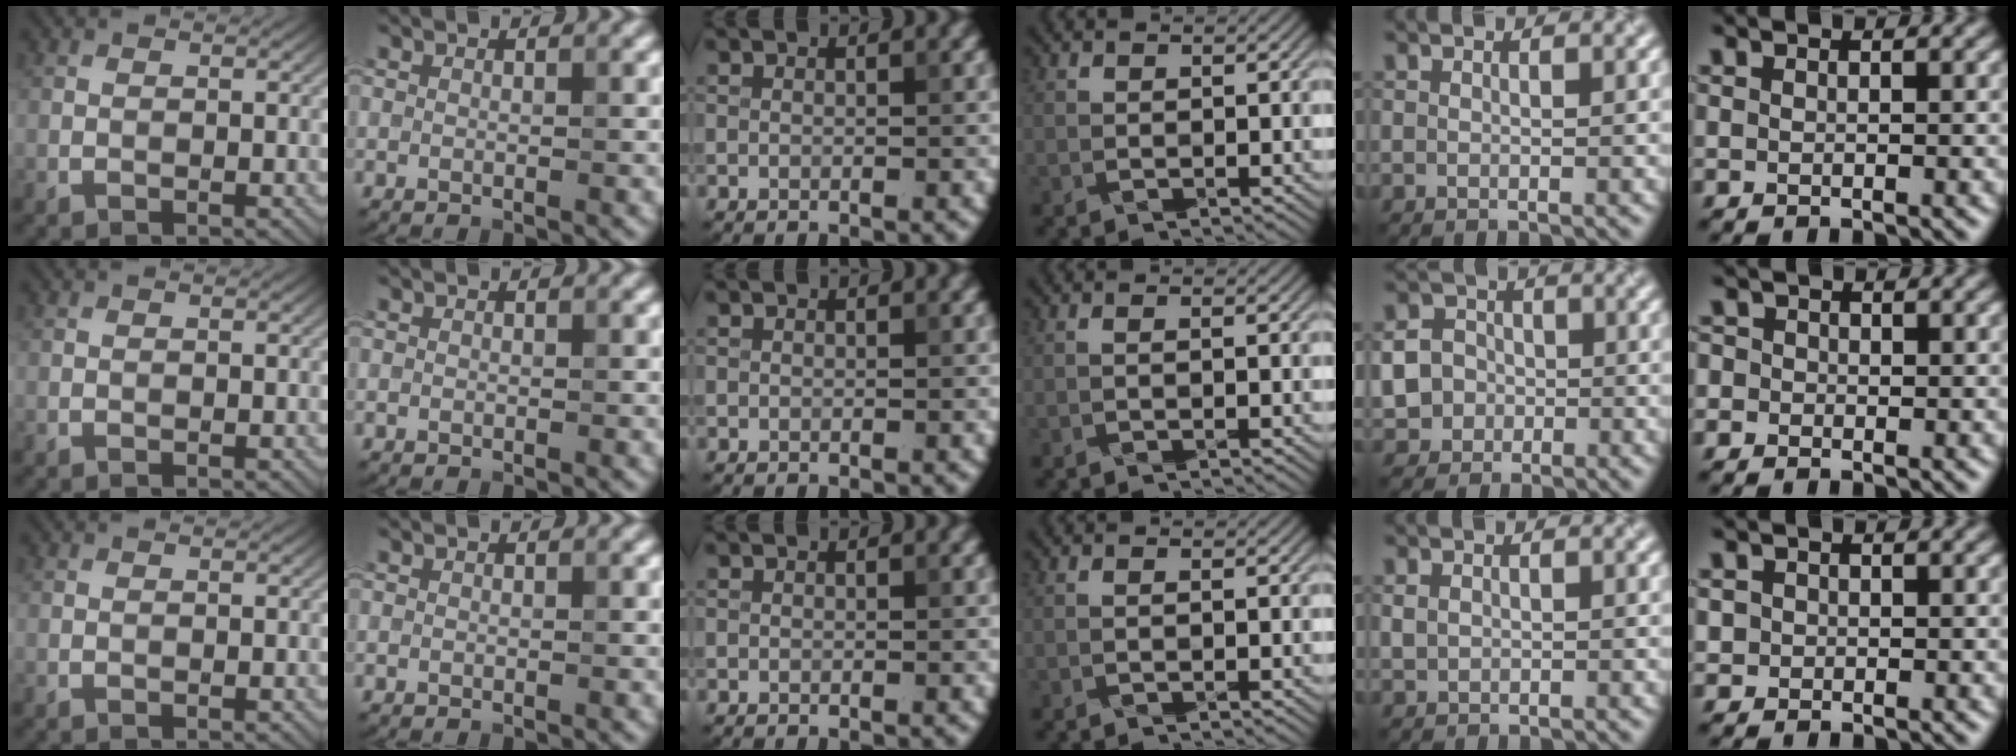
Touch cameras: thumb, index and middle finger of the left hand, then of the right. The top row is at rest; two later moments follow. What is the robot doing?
{"motion": "fold", "object": "paper towel"}